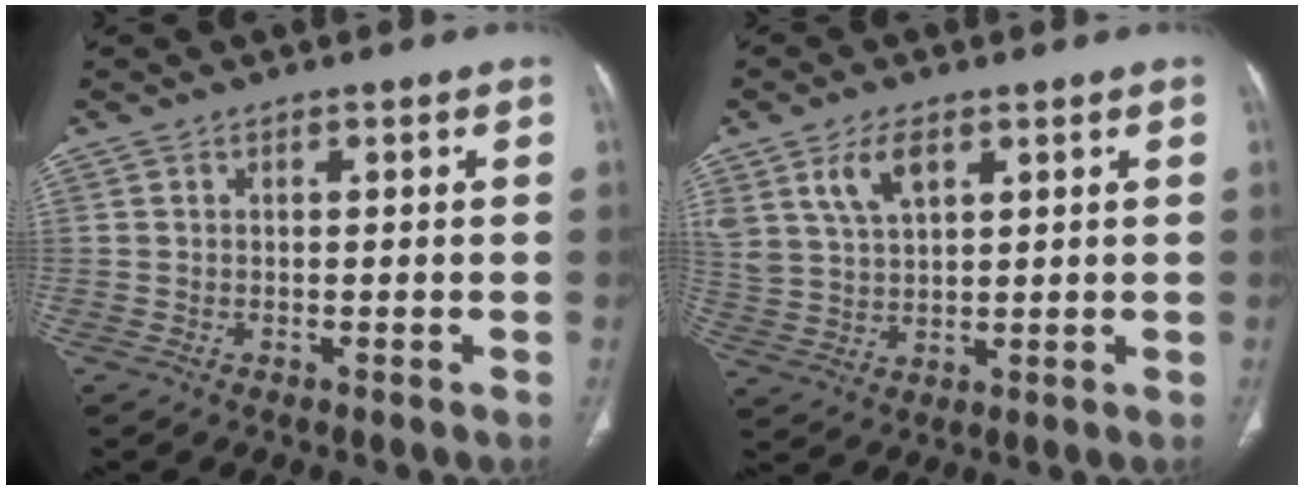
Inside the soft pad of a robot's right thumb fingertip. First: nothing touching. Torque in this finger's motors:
{"motor_torque": [0.11, 0.12, 0.57, 0.50, 0.06]}